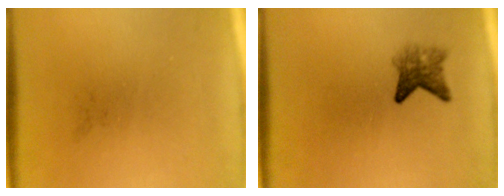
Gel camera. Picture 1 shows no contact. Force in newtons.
{"total": 3.0}